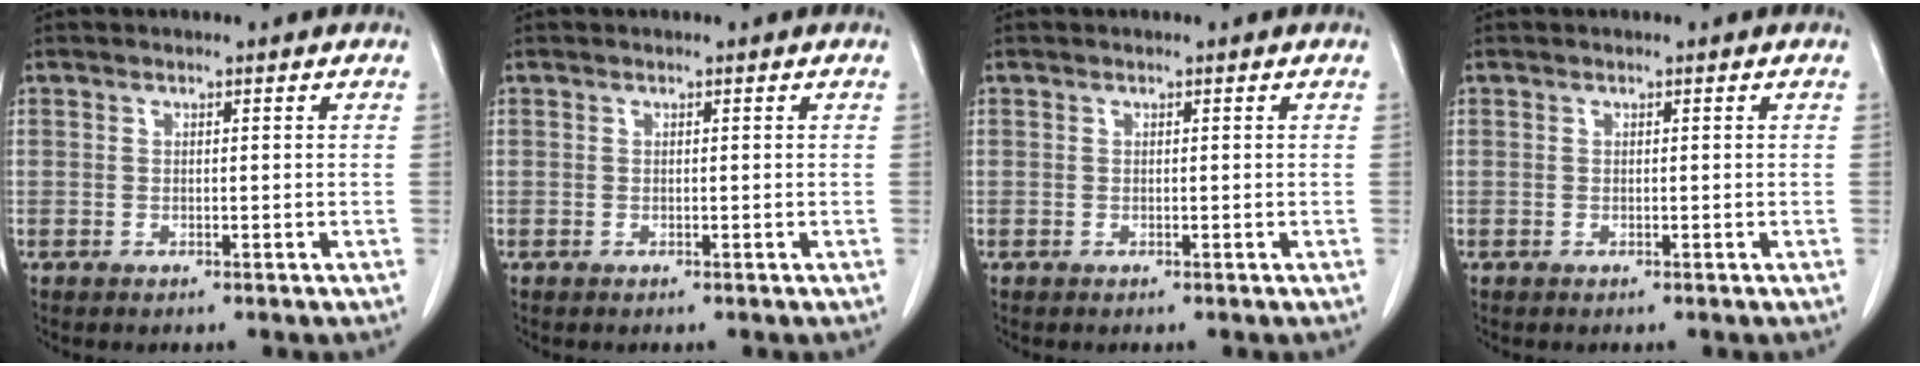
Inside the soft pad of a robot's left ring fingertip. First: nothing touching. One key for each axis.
{"total": 0.0}
{"total": 0.0}
{"total": 0.0}